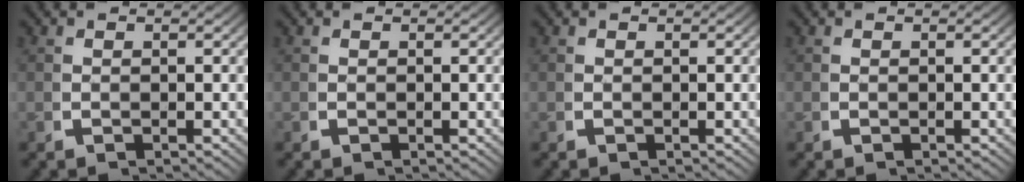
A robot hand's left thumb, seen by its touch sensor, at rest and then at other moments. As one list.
[{"total": 0.0}, {"total": 0.0}, {"total": 0.0}]